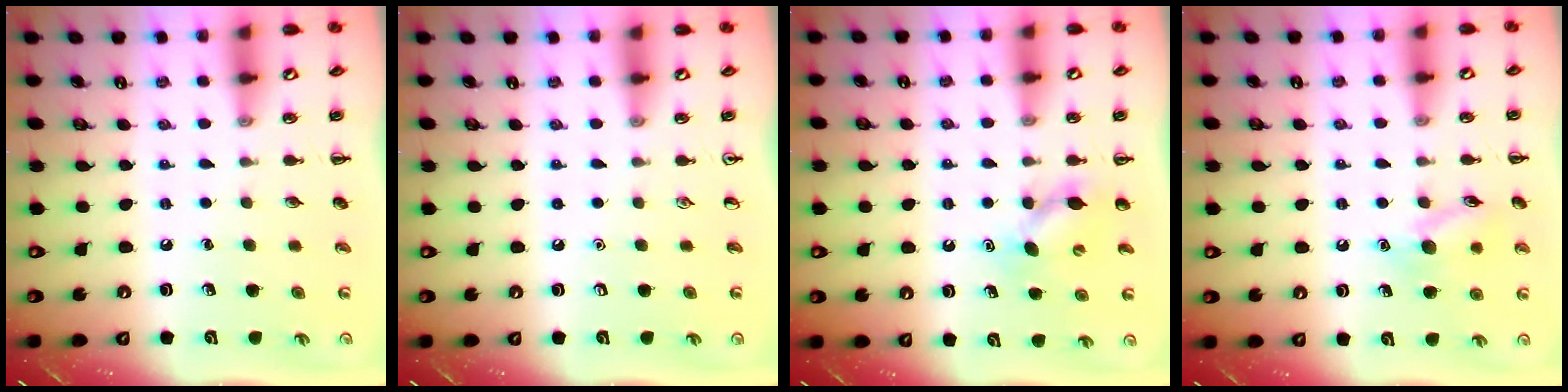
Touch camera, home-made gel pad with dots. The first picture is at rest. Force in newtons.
{"total": 0.0}
{"total": 7.7, "press": 7.6, "slide": 1.4}
{"total": 10.1, "press": 10.1, "slide": 1.0}